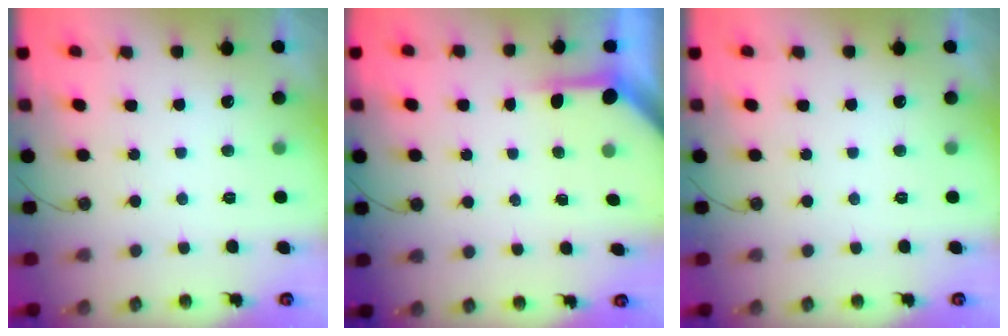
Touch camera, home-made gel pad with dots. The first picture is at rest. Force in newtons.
{"total": 3.9, "press": 3.8, "slide": 0.3}
{"total": 0.0}